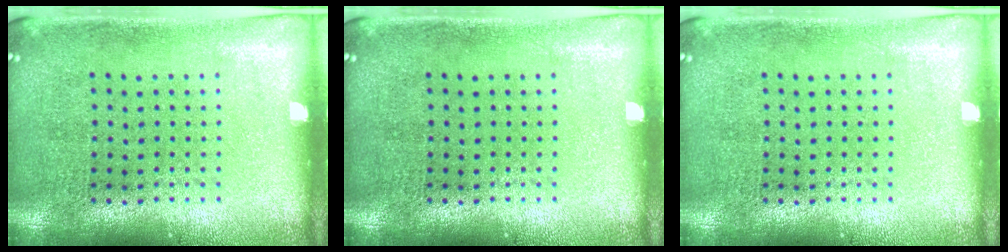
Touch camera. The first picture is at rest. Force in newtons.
{"total": 0.0}
{"total": 0.0}